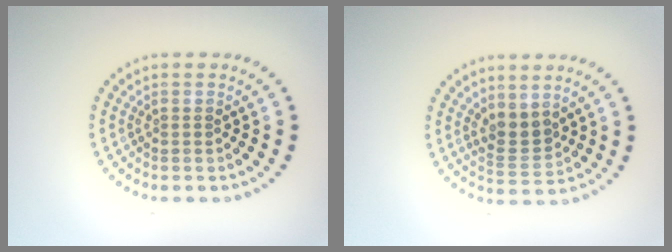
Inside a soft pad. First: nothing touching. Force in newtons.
{"total": 2.5, "press": 2.2, "slide": 1.1}